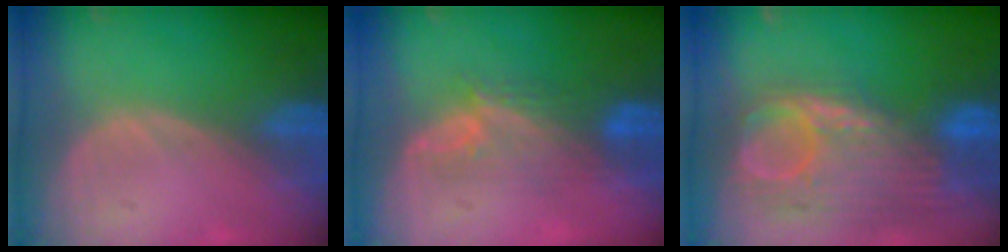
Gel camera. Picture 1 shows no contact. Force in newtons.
{"total": 5.4, "press": 5.3, "slide": 1.5}
{"total": 12.2, "press": 10.4, "slide": 6.3}